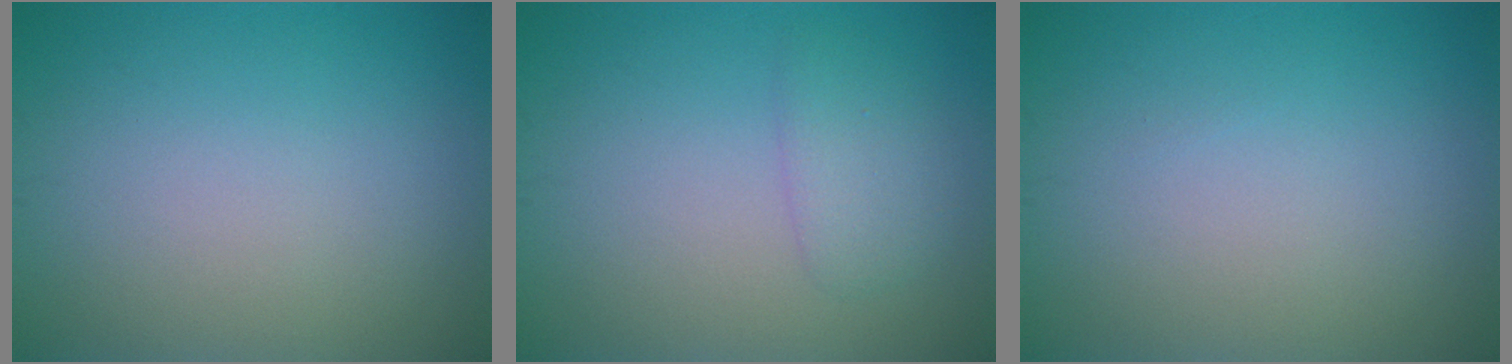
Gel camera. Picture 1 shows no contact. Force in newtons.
{"total": 1.9, "press": 1.9, "slide": 0.1}
{"total": 0.0}